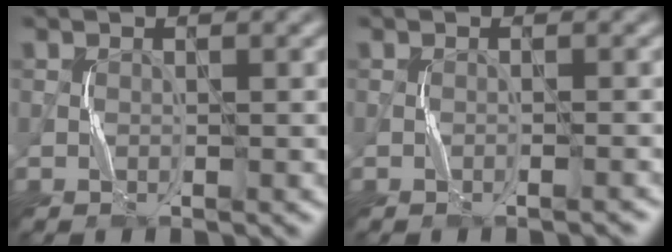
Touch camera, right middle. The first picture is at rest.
{"total": 0.6, "force": [-0.5, -0.2, 0.3], "torque": [-0.006, 0.005, -0.006]}